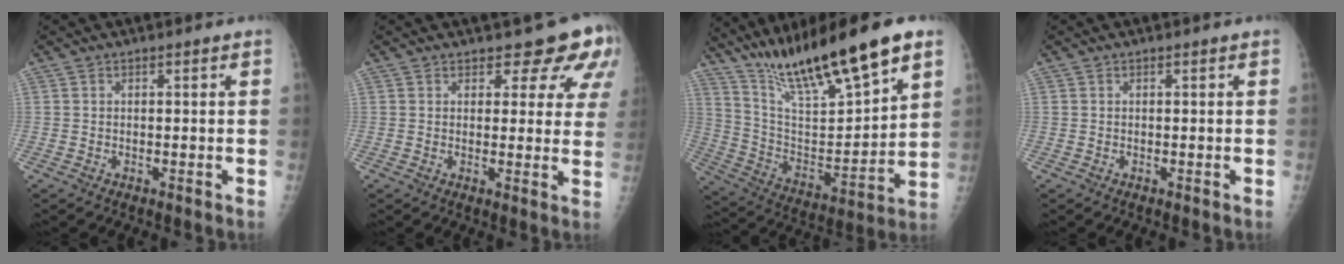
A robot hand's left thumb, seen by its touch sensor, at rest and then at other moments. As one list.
[{"total": 8.7, "force": [6.5, 4.0, 4.1], "torque": [-0.007, -0.035, 0.062]}, {"total": 23.3, "force": [16.6, 4.4, 15.7], "torque": [-0.250, -0.062, 0.298]}, {"total": 0.0}]